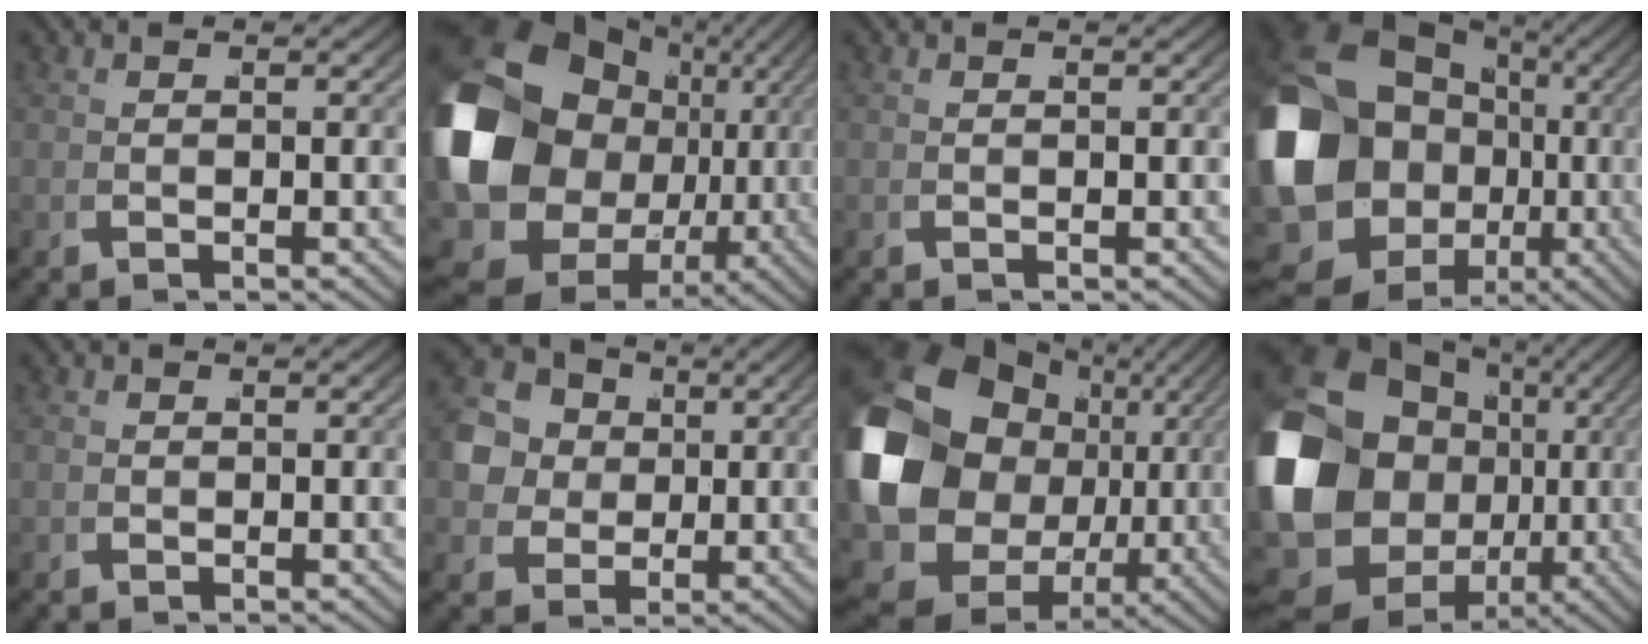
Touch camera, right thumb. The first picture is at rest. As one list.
[{"total": 20.6, "force": [-0.9, 14.8, 14.3], "torque": [-0.306, -0.055, 0.006]}, {"total": 0.0}, {"total": 16.5, "force": [-0.9, 12.5, 10.8], "torque": [-0.276, -0.072, 0.017]}, {"total": 0.5, "force": [0.2, 0.5, 0.1], "torque": [-0.008, -0.008, 0.008]}, {"total": 11.9, "force": [2.1, 10.4, 5.5], "torque": [-0.138, -0.028, 0.035]}, {"total": 18.7, "force": [-0.6, 13.6, 12.8], "torque": [-0.284, -0.055, 0.016]}, {"total": 18.4, "force": [-1.1, 13.6, 12.3], "torque": [-0.293, -0.065, 0.009]}]